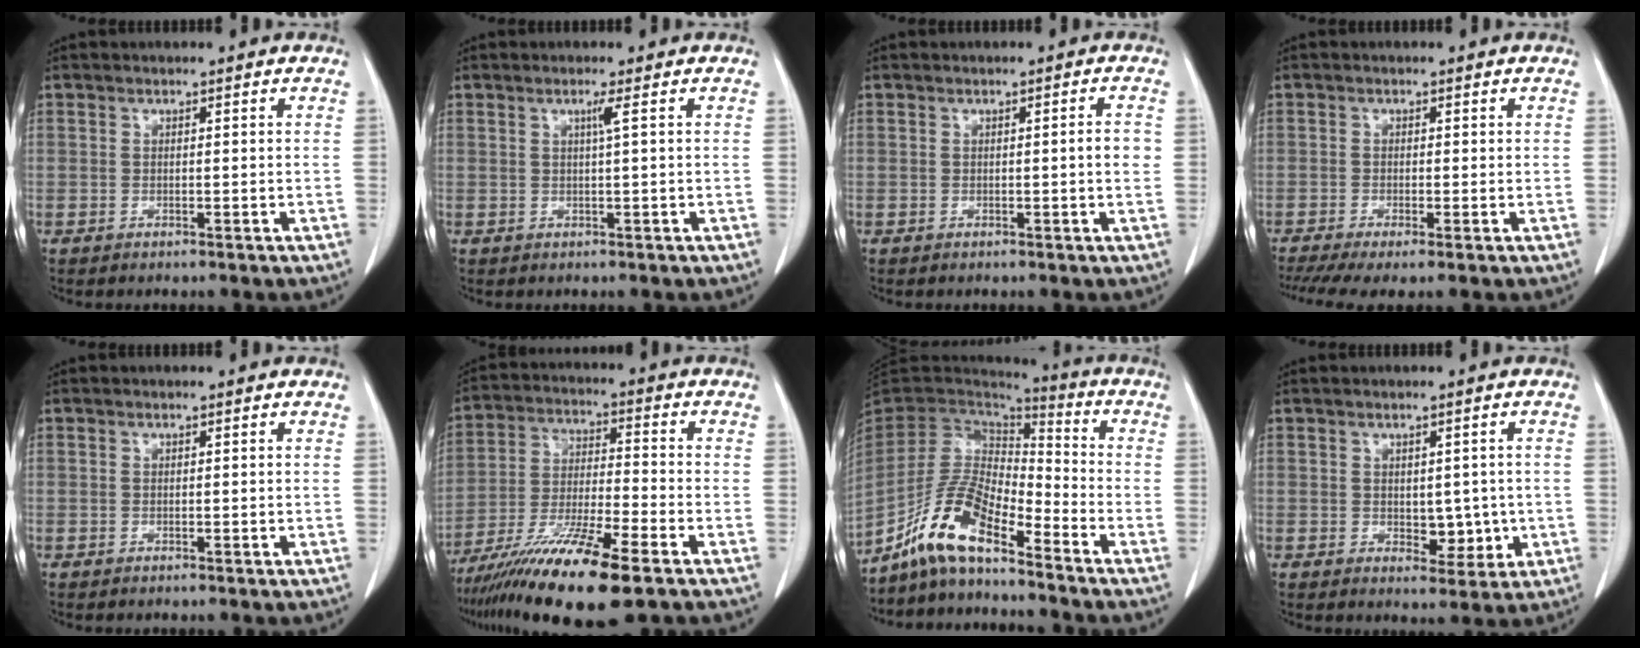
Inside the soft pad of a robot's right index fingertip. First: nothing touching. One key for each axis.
{"total": 1.3, "fx": 0.4, "fy": -0.5, "fz": 1.2, "tx": -0.025, "ty": -0.001, "tz": 0.008}
{"total": 2.0, "fx": -0.1, "fy": 0.1, "fz": 2.0, "tx": -0.025, "ty": 0.002, "tz": -0.002}
{"total": 5.7, "fx": -3.8, "fy": 1.1, "fz": 4.1, "tx": -0.071, "ty": -0.011, "tz": -0.068}
{"total": 0.0}
{"total": 14.8, "fx": -9.5, "fy": 1.2, "fz": 11.3, "tx": -0.220, "ty": -0.038, "tz": -0.170}
{"total": 11.5, "fx": -8.3, "fy": 2.8, "fz": 7.5, "tx": -0.161, "ty": 0.014, "tz": -0.159}
{"total": 4.5, "fx": -0.4, "fy": 2.7, "fz": 3.6, "tx": -0.038, "ty": -0.002, "tz": 0.005}